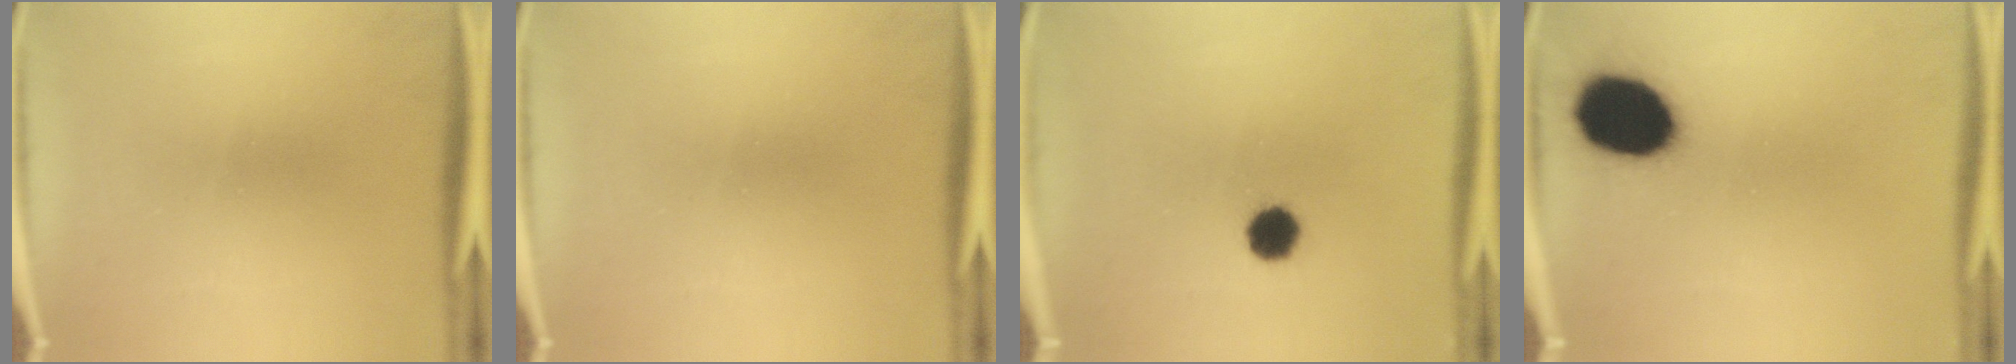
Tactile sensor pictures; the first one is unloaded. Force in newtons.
{"total": 0.0}
{"total": 5.3}
{"total": 17.7}